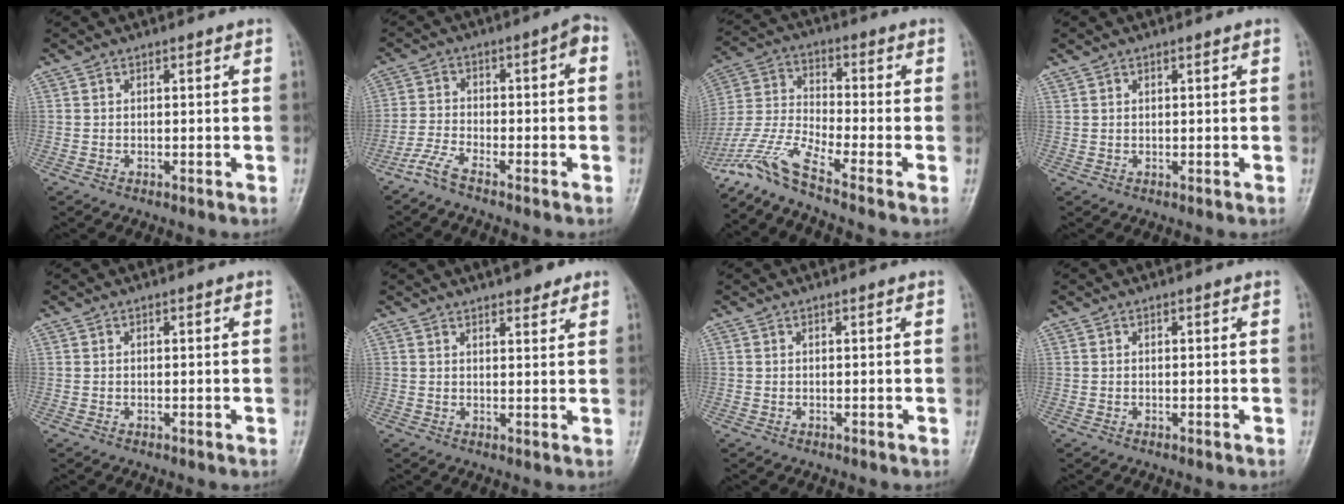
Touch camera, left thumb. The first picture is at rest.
{"total": 6.2, "force": [-3.5, 1.0, 5.0], "torque": [-0.091, 0.043, -0.068]}
{"total": 10.1, "force": [-8.1, -0.2, 5.9], "torque": [-0.151, 0.030, -0.173]}
{"total": 0.8, "force": [0.6, 0.4, 0.4], "torque": [-0.005, 0.002, 0.013]}
{"total": 0.0}
{"total": 4.9, "force": [3.6, 1.7, 2.9], "torque": [-0.020, -0.014, 0.046]}
{"total": 0.0}
{"total": 0.0}